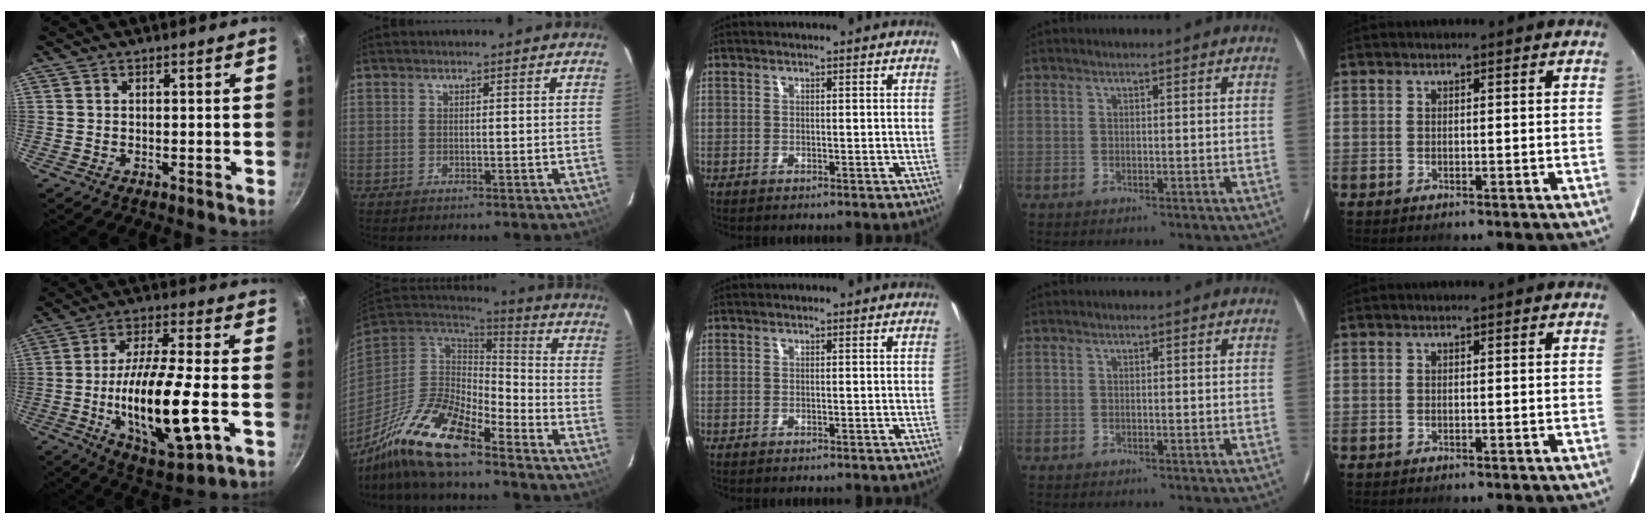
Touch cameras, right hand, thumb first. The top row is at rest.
{"thumb": {"total": 20.0, "force": [-4.8, 6.0, 18.5], "torque": [-0.330, 0.010, -0.082]}, "index": {"total": 17.9, "force": [-13.4, 4.8, 10.8], "torque": [-0.219, -0.026, -0.254]}}